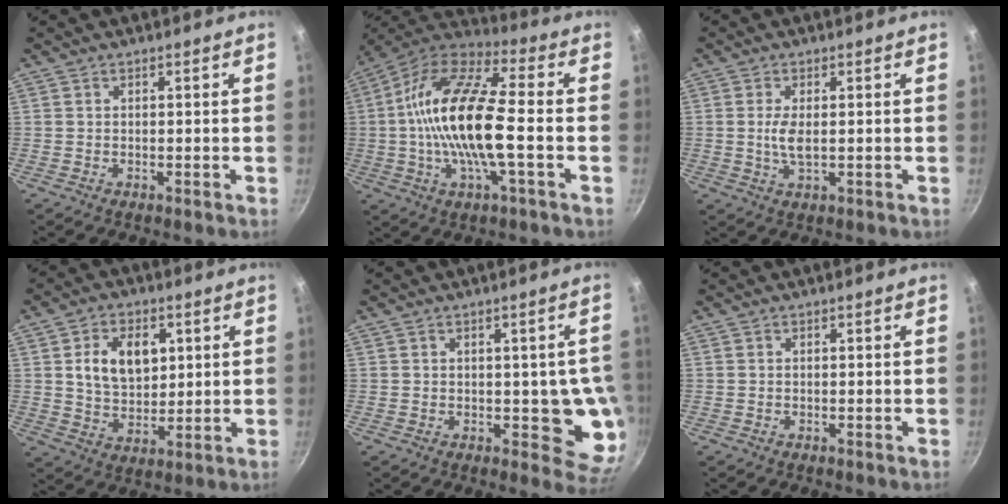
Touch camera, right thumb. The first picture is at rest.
{"total": 19.6, "force": [-1.6, 6.4, 18.5], "torque": [-0.351, 0.035, -0.049]}
{"total": 4.2, "force": [0.2, 1.4, 4.0], "torque": [-0.090, -0.004, 0.003]}
{"total": 11.0, "force": [2.9, 7.5, 7.4], "torque": [-0.099, -0.012, 0.052]}
{"total": 8.4, "force": [-0.3, 4.4, 7.1], "torque": [-0.042, -0.003, 0.000]}
{"total": 0.0}